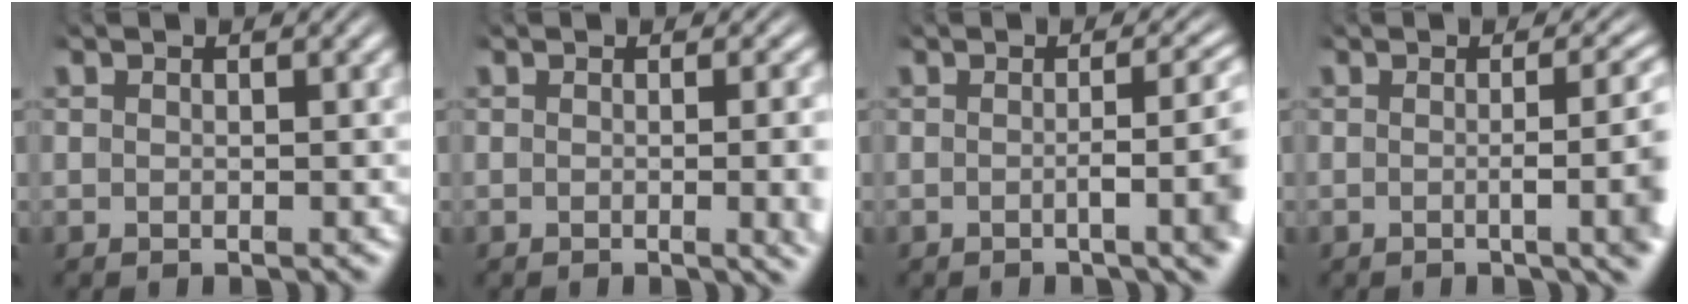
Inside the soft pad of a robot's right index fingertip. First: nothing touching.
{"total": 3.7, "force": [-0.1, 1.0, 3.6], "torque": [-0.026, 0.014, -0.012]}
{"total": 4.6, "force": [-0.5, 1.5, 4.4], "torque": [-0.049, 0.007, -0.017]}
{"total": 5.2, "force": [0.0, 1.7, 4.9], "torque": [-0.052, 0.011, -0.013]}